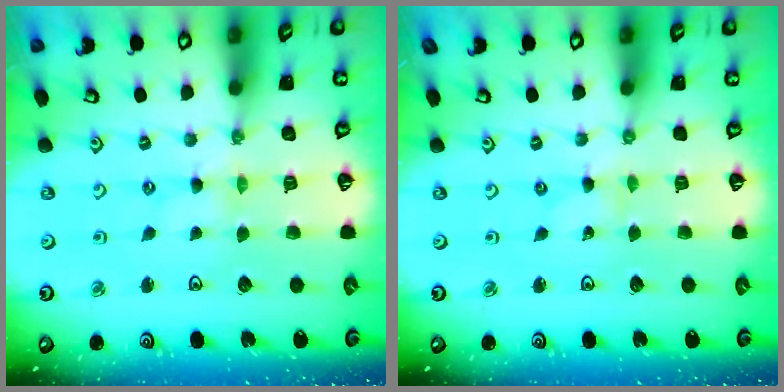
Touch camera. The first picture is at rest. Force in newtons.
{"total": 0.0}